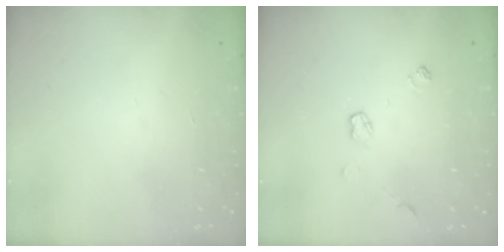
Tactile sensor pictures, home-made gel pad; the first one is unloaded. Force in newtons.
{"total": 5.2, "press": 5.1, "slide": 0.7}